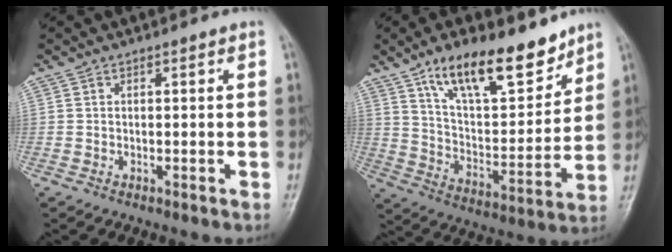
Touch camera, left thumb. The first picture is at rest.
{"total": 17.9, "force": [12.2, 6.9, 11.2], "torque": [-0.138, -0.072, 0.215]}